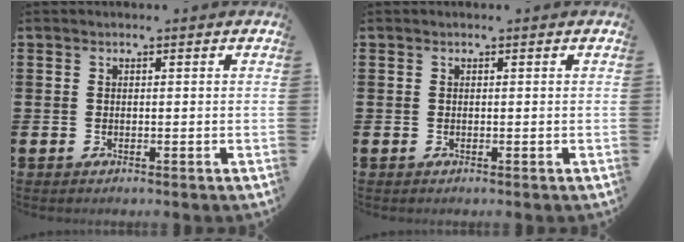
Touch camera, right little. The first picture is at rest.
{"total": 0.0}